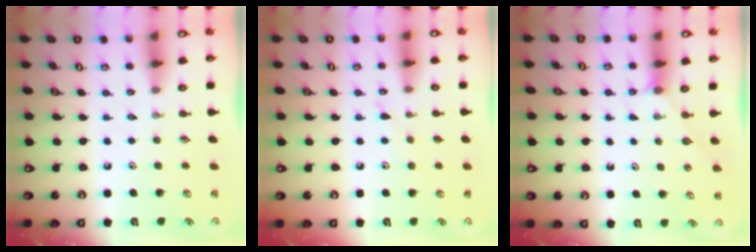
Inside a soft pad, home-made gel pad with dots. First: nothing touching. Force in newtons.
{"total": 5.5, "press": 5.5, "slide": 0.6}
{"total": 2.5, "press": 2.4, "slide": 0.4}